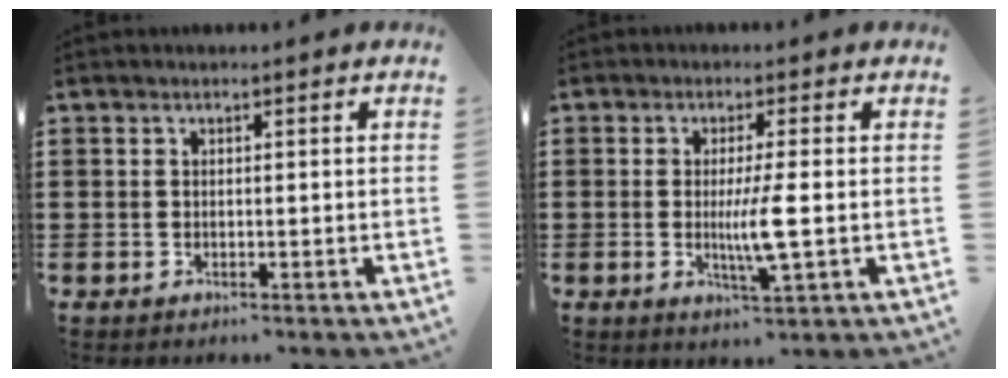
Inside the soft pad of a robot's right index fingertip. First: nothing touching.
{"total": 5.8, "force": [-0.6, 0.3, 5.7], "torque": [-0.114, -0.016, -0.017]}